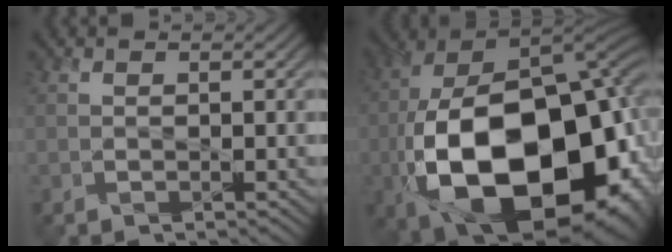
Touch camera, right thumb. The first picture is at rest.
{"total": 23.0, "force": [-7.2, 13.0, 17.5], "torque": [-0.364, -0.030, -0.102]}